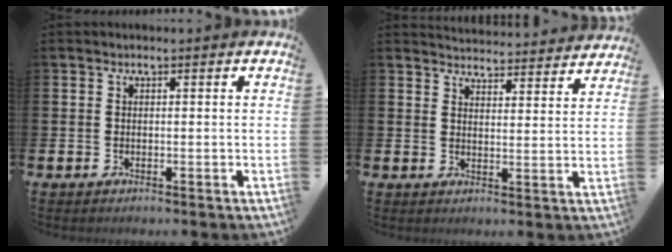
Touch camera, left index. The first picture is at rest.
{"total": 4.4, "force": [4.4, 0.4, -0.1], "torque": [0.002, -0.039, 0.077]}